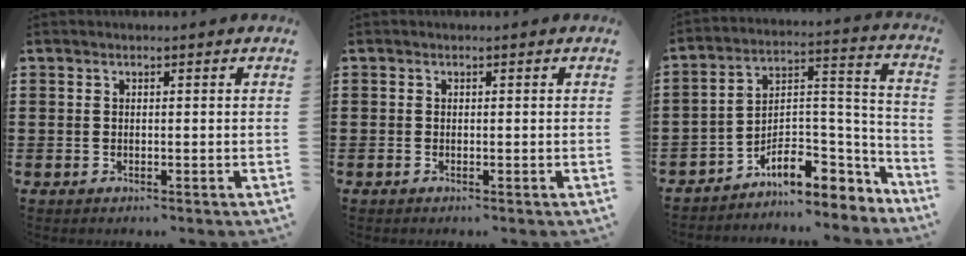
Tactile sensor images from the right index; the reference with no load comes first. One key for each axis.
{"total": 0.0}
{"total": 7.5, "fx": -5.1, "fy": 4.1, "fz": 3.6, "tx": -0.067, "ty": -0.006, "tz": -0.092}